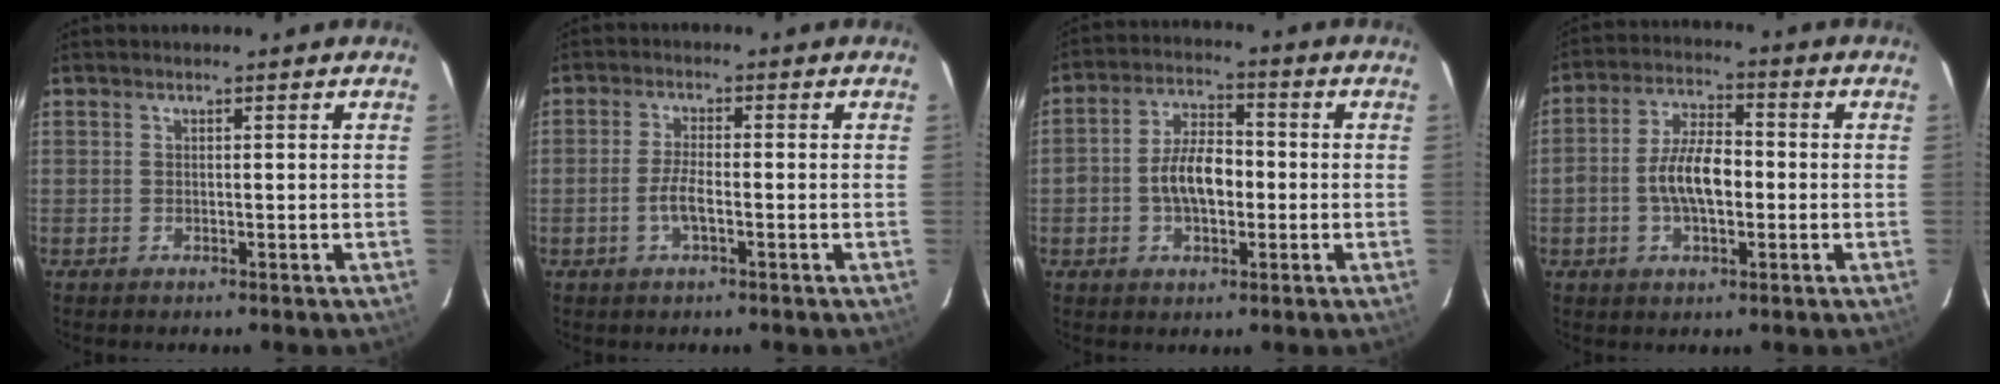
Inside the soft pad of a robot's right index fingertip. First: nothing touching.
{"total": 3.7, "force": [-1.4, 0.9, 3.3], "torque": [-0.071, -0.002, -0.027]}
{"total": 8.4, "force": [-1.4, 4.7, 6.8], "torque": [-0.129, 0.018, -0.021]}
{"total": 8.7, "force": [-1.5, 4.1, 7.5], "torque": [-0.147, 0.013, -0.026]}